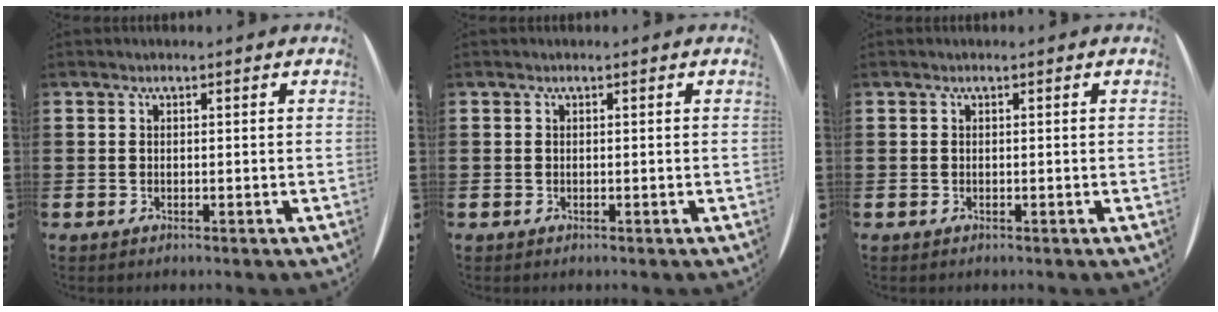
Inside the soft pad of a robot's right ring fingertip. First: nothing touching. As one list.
[{"total": 0.0}, {"total": 0.0}]